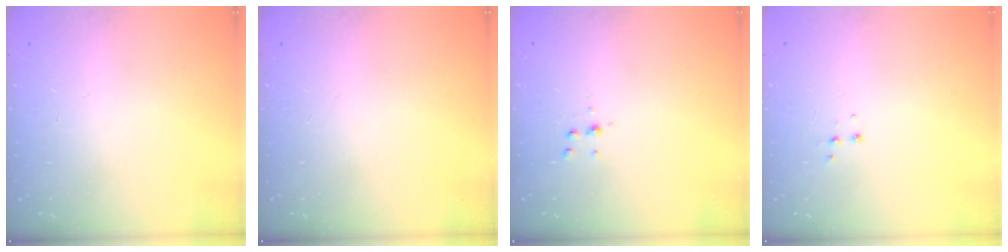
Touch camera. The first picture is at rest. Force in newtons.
{"total": 0.0}
{"total": 4.4, "press": 4.3, "slide": 0.4}
{"total": 3.3, "press": 3.2, "slide": 0.4}